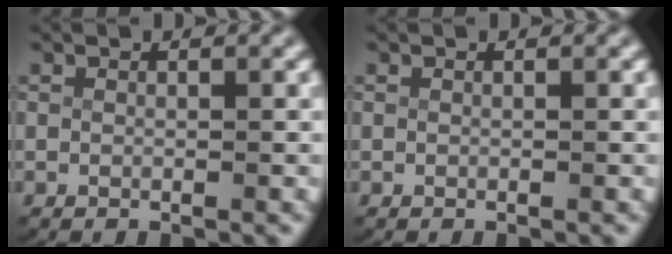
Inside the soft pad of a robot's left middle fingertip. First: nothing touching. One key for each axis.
{"total": 0.0}